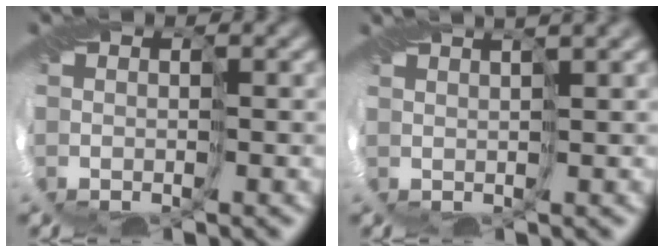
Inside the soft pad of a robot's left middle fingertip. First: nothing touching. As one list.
[{"total": 2.8, "force": [2.1, 0.2, 1.9], "torque": [-0.036, 0.012, 0.026]}]